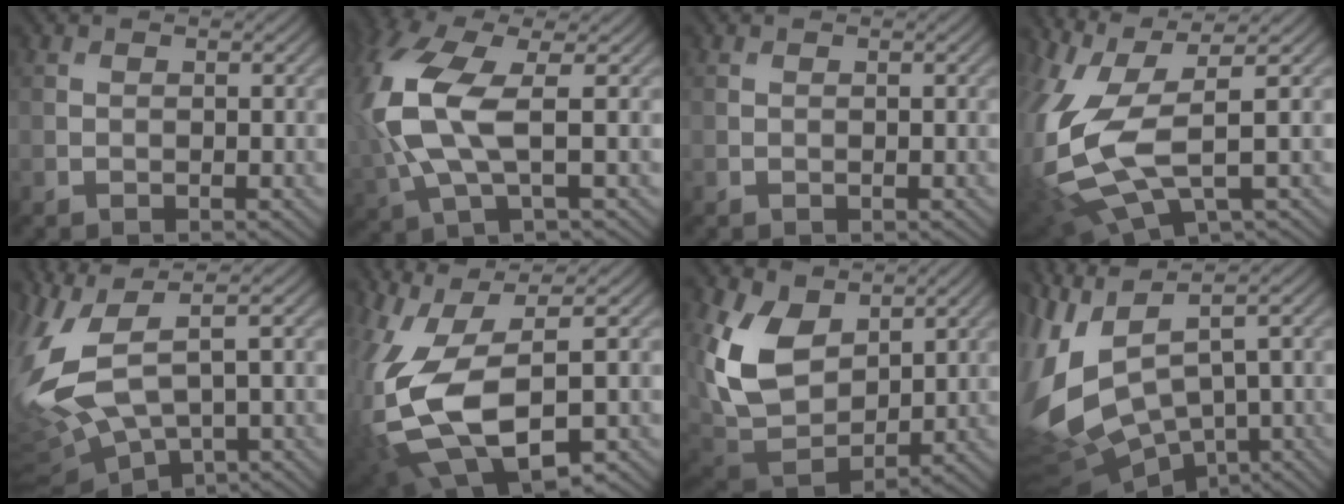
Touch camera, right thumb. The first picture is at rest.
{"total": 11.4, "force": [0.9, 4.9, 10.3], "torque": [-0.261, 0.002, 0.015]}
{"total": 0.0}
{"total": 13.3, "force": [-1.0, 5.2, 12.2], "torque": [-0.299, -0.017, -0.009]}
{"total": 14.8, "force": [1.4, 6.4, 13.3], "torque": [-0.338, -0.011, 0.042]}
{"total": 15.0, "force": [-2.4, 7.1, 13.0], "torque": [-0.311, -0.036, -0.027]}
{"total": 13.9, "force": [4.7, 8.9, 9.6], "torque": [-0.243, -0.004, 0.099]}
{"total": 16.0, "force": [0.0, 9.3, 13.1], "torque": [-0.354, -0.051, 0.065]}